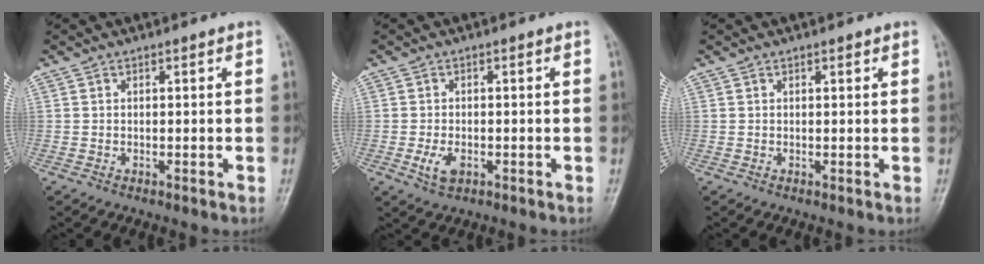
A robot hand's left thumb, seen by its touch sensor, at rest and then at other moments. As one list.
[{"total": 3.5, "force": [-1.1, 2.1, 2.6], "torque": [-0.050, -0.002, -0.016]}, {"total": 0.8, "force": [0.5, 0.3, 0.5], "torque": [-0.006, -0.002, 0.006]}]